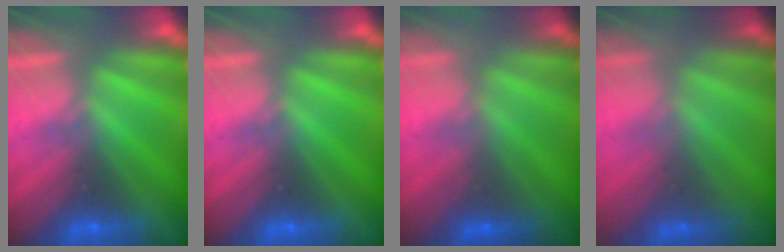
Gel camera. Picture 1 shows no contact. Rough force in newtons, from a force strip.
{"total": 0.0}
{"total": 1.6}
{"total": 1.7}